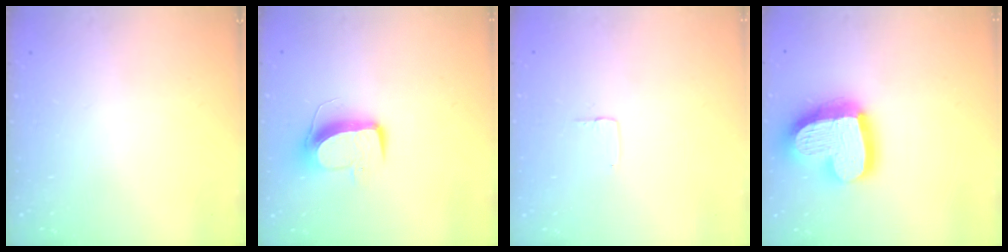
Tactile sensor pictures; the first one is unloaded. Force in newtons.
{"total": 9.8, "press": 9.7, "slide": 1.0}
{"total": 2.5, "press": 2.5, "slide": 0.1}
{"total": 21.5, "press": 21.4, "slide": 2.1}